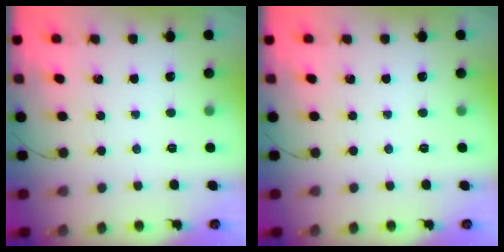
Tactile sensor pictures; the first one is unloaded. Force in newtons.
{"total": 0.0}